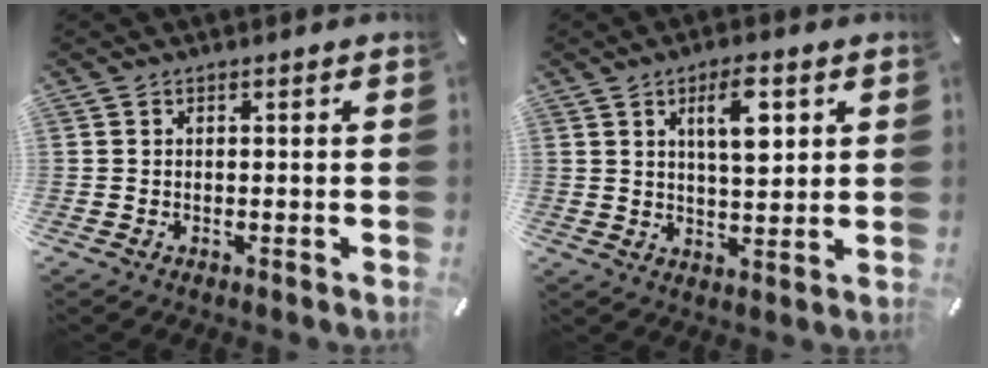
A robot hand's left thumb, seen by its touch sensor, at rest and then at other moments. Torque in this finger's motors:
{"motor_torque": [1.21, 1.26, 0.83, -0.52, 0.13]}